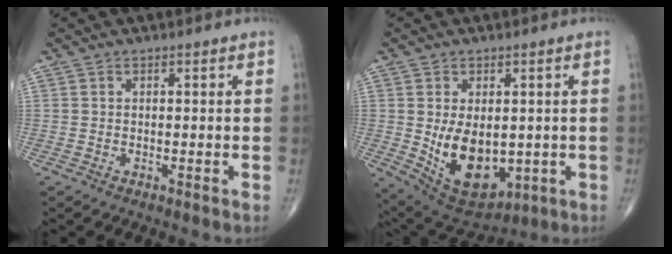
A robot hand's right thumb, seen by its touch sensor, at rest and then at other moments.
{"total": 13.2, "force": [-1.1, 8.1, 10.4], "torque": [-0.144, -0.014, 0.015]}